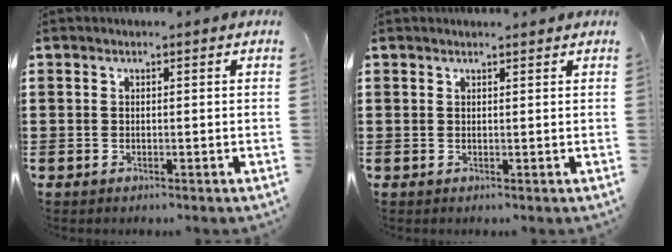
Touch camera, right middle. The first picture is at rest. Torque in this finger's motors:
{"motor_torque": [0.06, -0.05, 0.03, 0.01]}